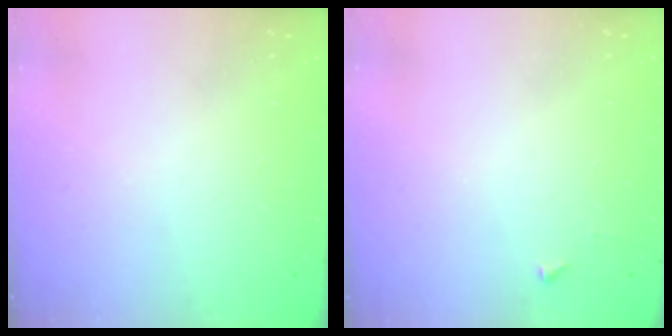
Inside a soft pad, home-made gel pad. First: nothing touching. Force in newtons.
{"total": 3.2, "press": 3.2, "slide": 0.4}